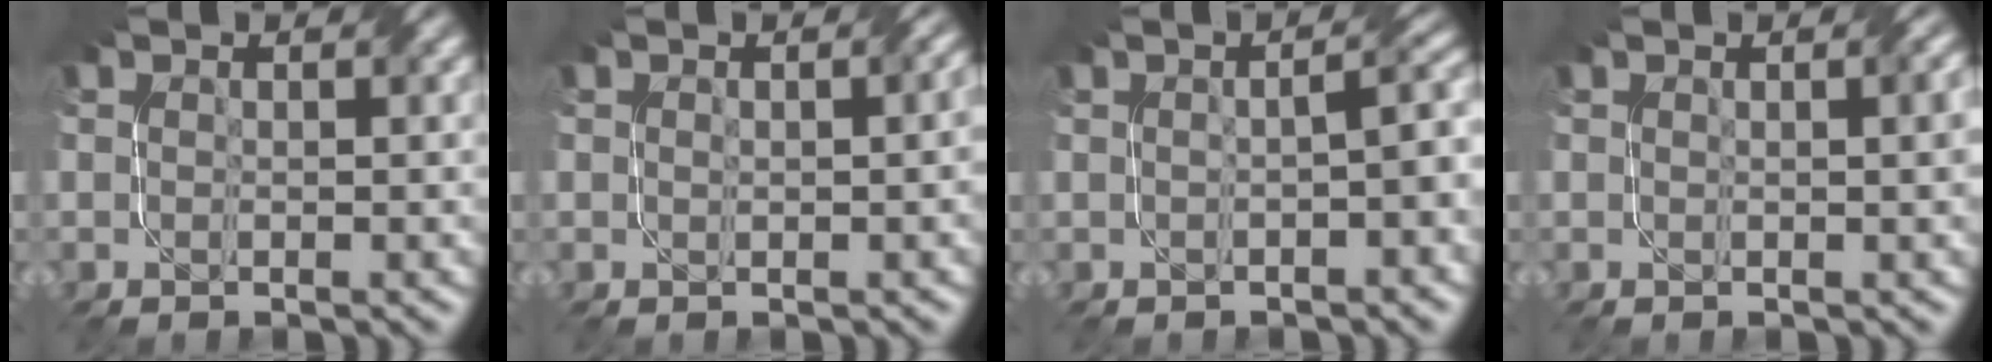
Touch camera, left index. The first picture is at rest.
{"total": 1.9, "force": [0.2, 0.7, 1.8], "torque": [-0.022, 0.003, 0.008]}
{"total": 3.7, "force": [-0.4, 1.0, 3.5], "torque": [-0.040, 0.015, -0.004]}
{"total": 2.8, "force": [0.6, 0.9, 2.6], "torque": [-0.022, 0.007, 0.006]}